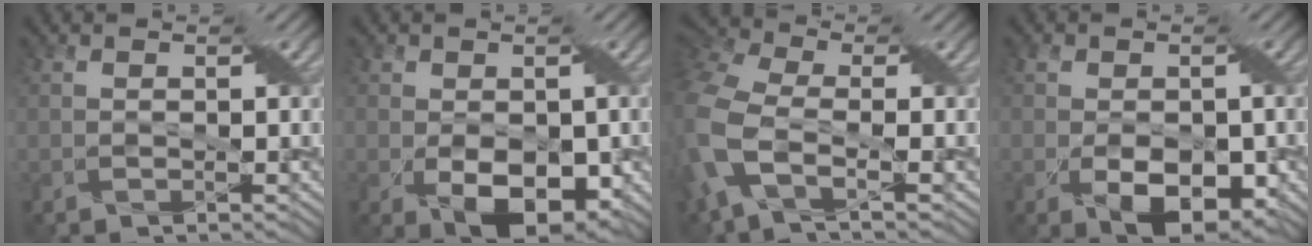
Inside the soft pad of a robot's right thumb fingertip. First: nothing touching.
{"total": 7.2, "force": [-1.5, 4.7, 5.3], "torque": [-0.104, -0.029, -0.012]}
{"total": 10.7, "force": [-2.6, 5.8, 8.6], "torque": [-0.265, -0.006, -0.062]}
{"total": 7.7, "force": [-2.0, 4.9, 5.6], "torque": [-0.122, -0.030, -0.024]}